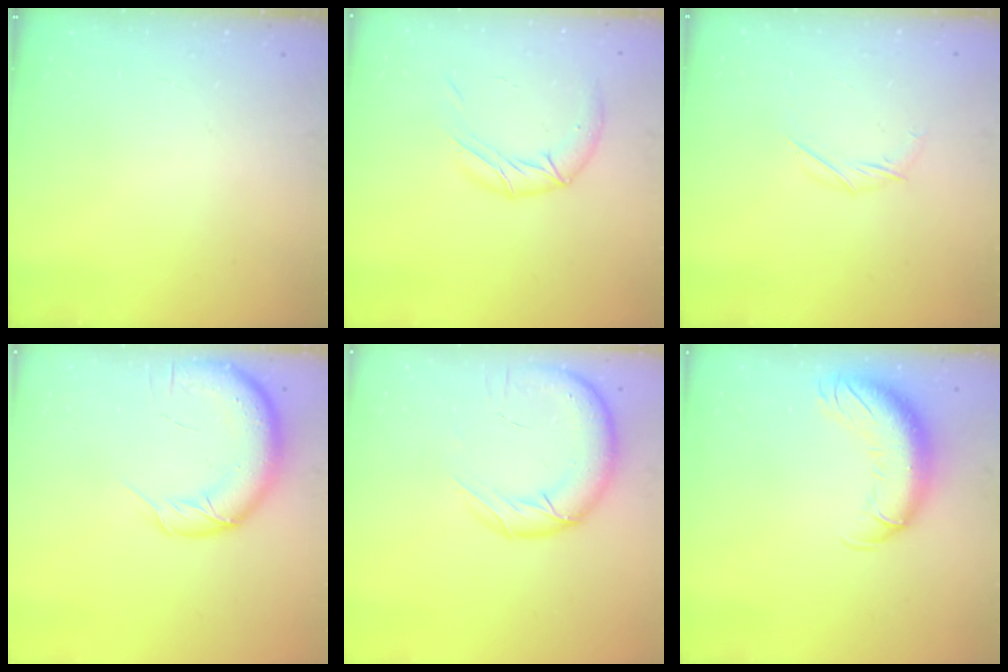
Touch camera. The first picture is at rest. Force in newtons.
{"total": 10.8, "press": 10.7, "slide": 1.3}
{"total": 4.8, "press": 4.7, "slide": 1.1}
{"total": 14.6, "press": 14.3, "slide": 3.1}
{"total": 17.6, "press": 17.3, "slide": 3.5}
{"total": 14.0, "press": 13.6, "slide": 3.3}